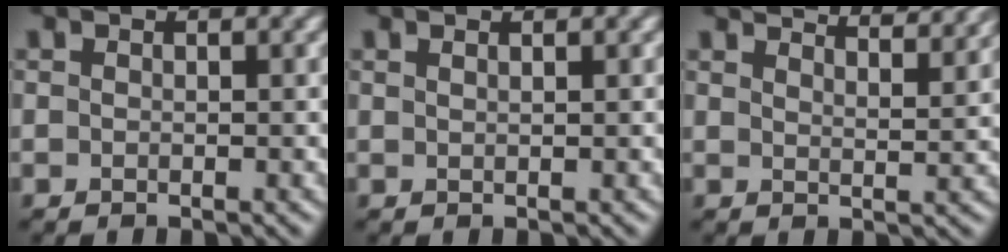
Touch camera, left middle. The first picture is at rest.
{"total": 1.1, "force": [0.8, 0.4, 0.7], "torque": [0.000, -0.003, 0.002]}
{"total": 8.0, "force": [6.9, 1.9, 3.6], "torque": [-0.023, 0.023, 0.051]}